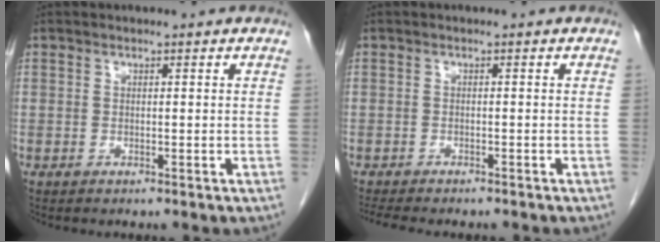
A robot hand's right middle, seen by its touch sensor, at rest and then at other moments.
{"total": 7.8, "force": [-6.8, 1.8, 3.5], "torque": [-0.048, -0.004, -0.096]}